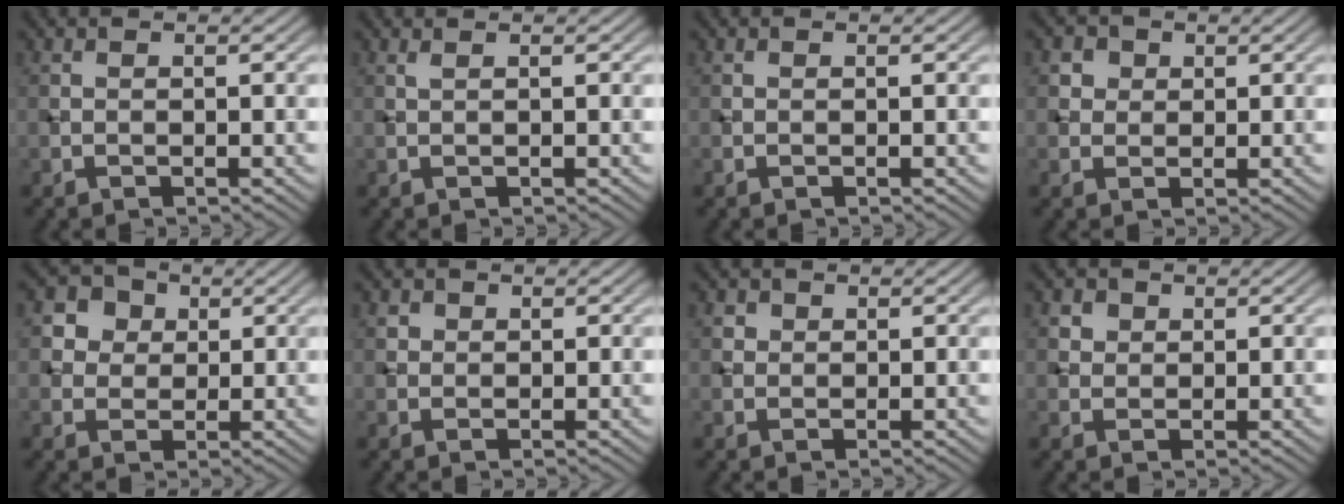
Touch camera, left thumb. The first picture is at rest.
{"total": 0.6, "force": [0.4, 0.0, 0.4], "torque": [-0.013, 0.004, 0.007]}
{"total": 0.0}
{"total": 3.5, "force": [1.6, 2.8, 1.3], "torque": [-0.041, -0.002, 0.027]}
{"total": 4.9, "force": [1.8, 4.1, 1.9], "torque": [-0.057, -0.002, 0.027]}
{"total": 1.4, "force": [0.6, 1.2, 0.3], "torque": [-0.007, -0.003, 0.009]}
{"total": 1.7, "force": [0.9, 1.4, 0.5], "torque": [-0.011, -0.007, 0.015]}
{"total": 2.8, "force": [1.5, 2.1, 1.1], "torque": [-0.032, -0.003, 0.028]}